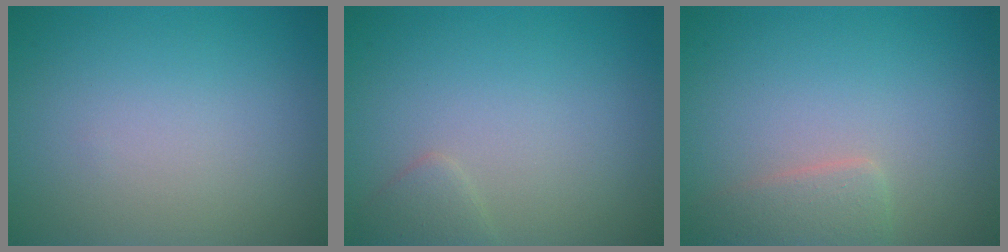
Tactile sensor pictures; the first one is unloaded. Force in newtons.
{"total": 1.2, "press": 1.2, "slide": 0.1}
{"total": 2.0, "press": 2.0, "slide": 0.2}